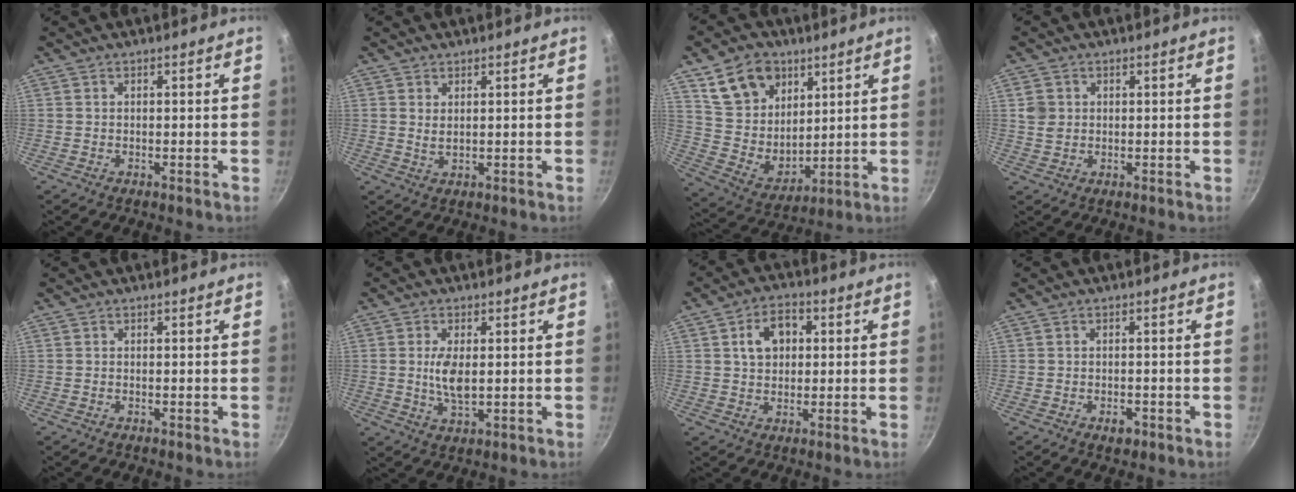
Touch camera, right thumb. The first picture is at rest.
{"total": 1.8, "force": [0.7, 0.8, 1.4], "torque": [-0.024, -0.008, 0.019]}
{"total": 15.2, "force": [8.1, 11.0, 6.8], "torque": [-0.082, -0.038, 0.160]}
{"total": 3.2, "force": [0.7, 2.7, 1.5], "torque": [-0.017, -0.001, 0.018]}
{"total": 0.0}
{"total": 3.4, "force": [0.3, 1.5, 3.0], "torque": [-0.060, -0.007, 0.007]}
{"total": 7.4, "force": [1.7, 5.2, 5.0], "torque": [-0.066, 0.008, 0.025]}
{"total": 2.3, "force": [-1.2, 1.3, 1.5], "torque": [-0.018, 0.002, -0.016]}